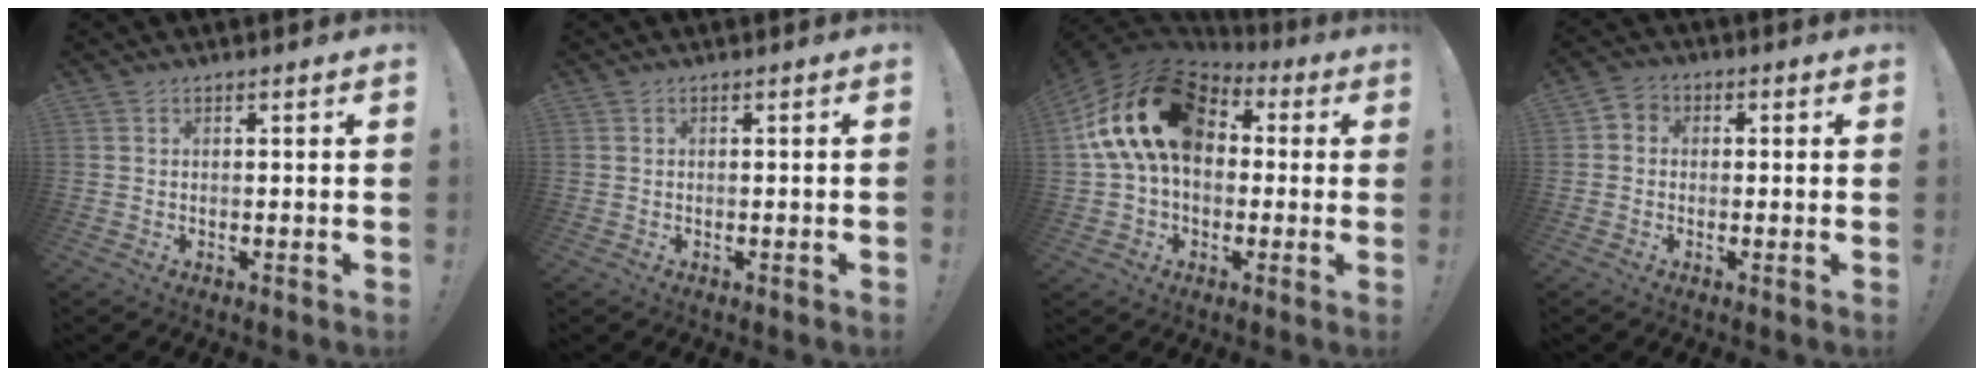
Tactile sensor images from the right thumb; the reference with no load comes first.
{"total": 0.7, "force": [-0.5, -0.2, 0.3], "torque": [-0.007, -0.001, -0.009]}
{"total": 22.7, "force": [4.8, 15.1, 16.2], "torque": [-0.279, 0.004, 0.093]}
{"total": 3.4, "force": [-1.5, 2.6, 1.5], "torque": [-0.024, 0.015, -0.027]}